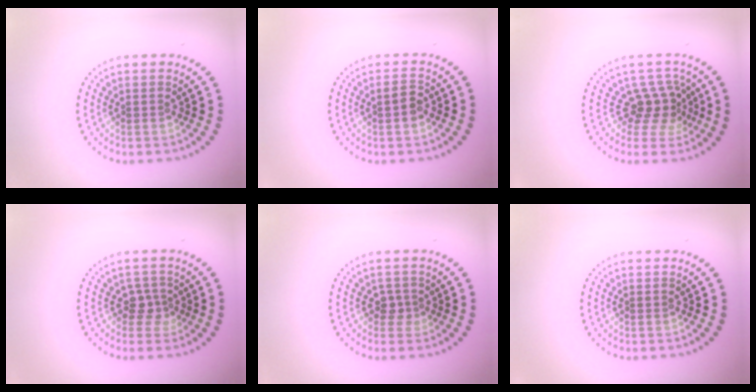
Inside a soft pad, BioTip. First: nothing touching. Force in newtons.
{"total": 1.7, "press": 1.7, "slide": 0.1}
{"total": 2.9, "press": 2.0, "slide": 2.1}
{"total": 1.8, "press": 1.3, "slide": 1.3}
{"total": 1.4, "press": 1.1, "slide": 0.9}
{"total": 0.0}